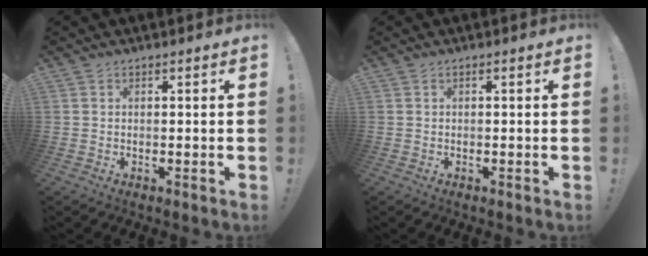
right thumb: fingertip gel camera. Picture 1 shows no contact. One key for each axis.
{"total": 0.0}